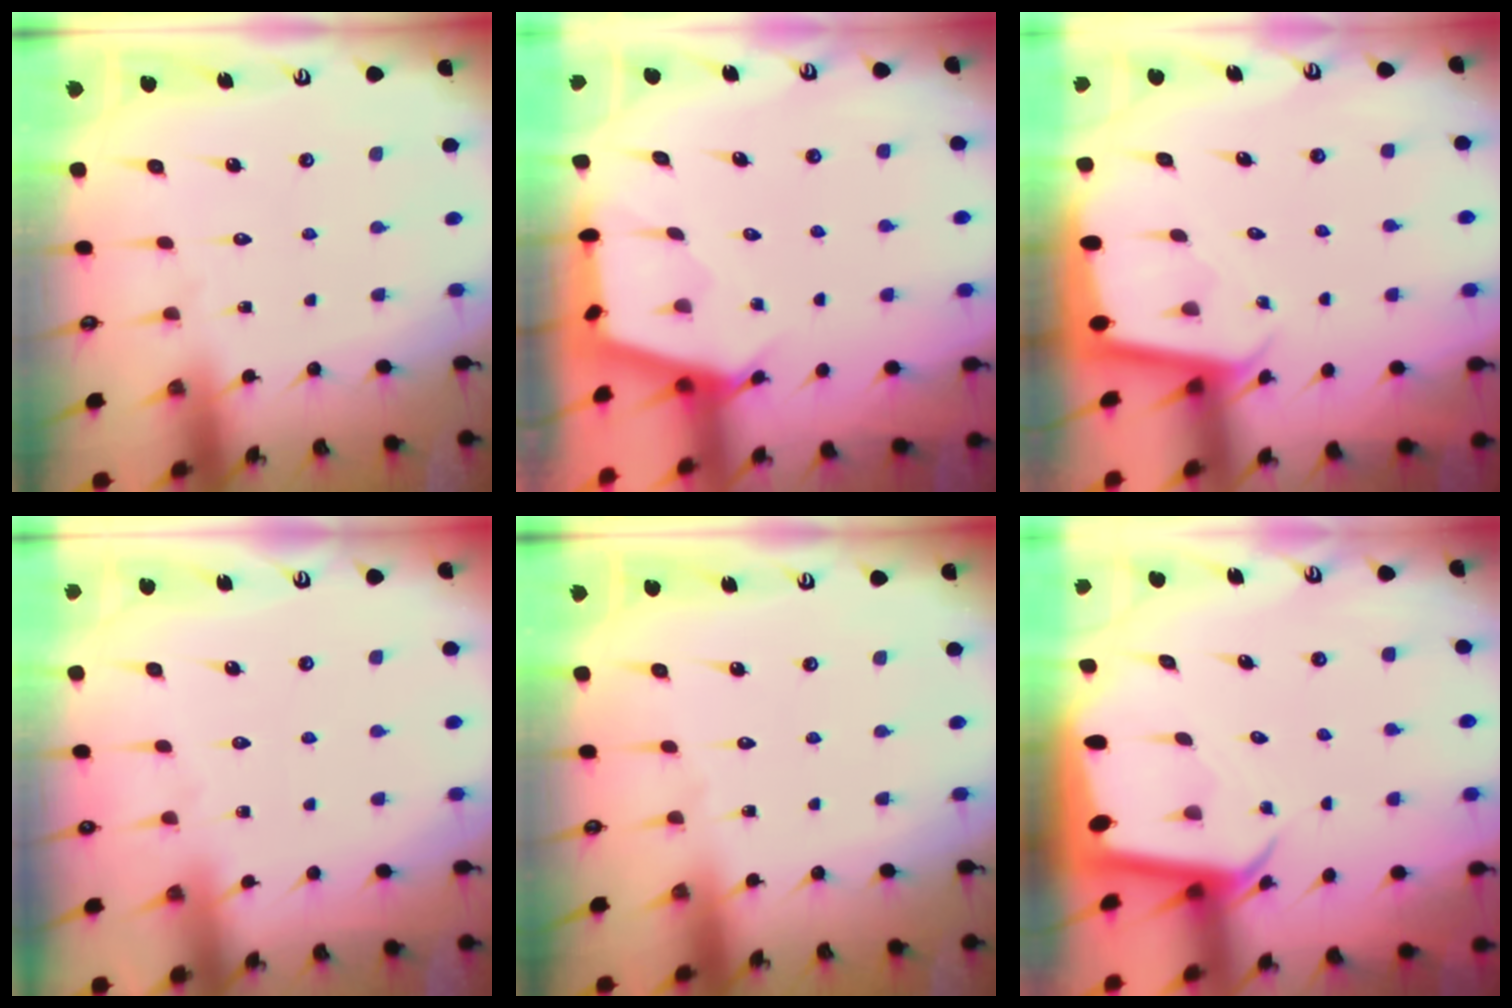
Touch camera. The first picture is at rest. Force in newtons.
{"total": 2.7, "press": 2.7, "slide": 0.4}
{"total": 1.9, "press": 1.9, "slide": 0.1}
{"total": 2.6, "press": 2.5, "slide": 0.4}
{"total": 0.0}
{"total": 3.1, "press": 3.1, "slide": 0.3}